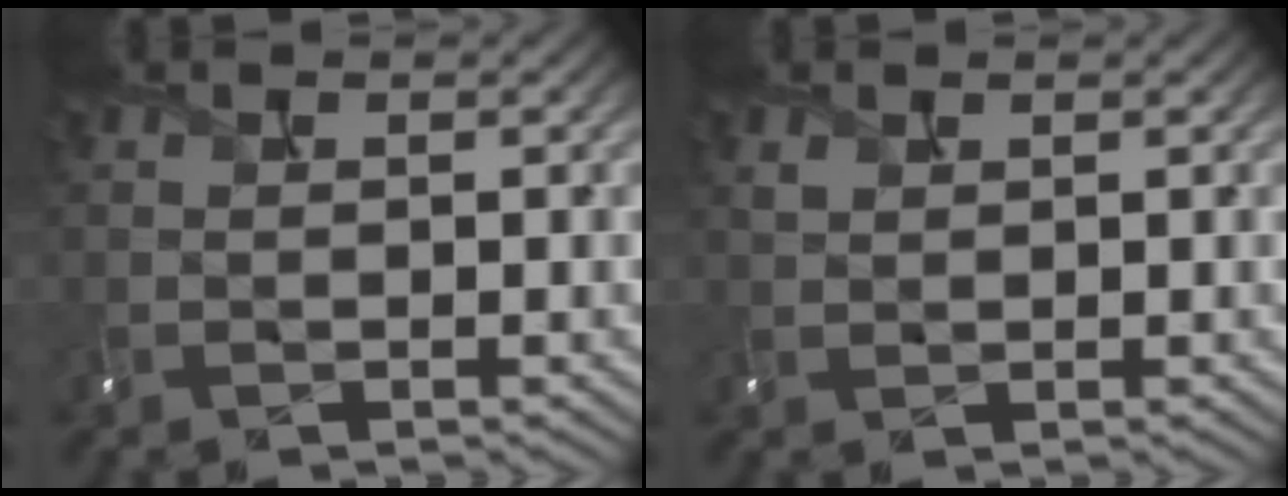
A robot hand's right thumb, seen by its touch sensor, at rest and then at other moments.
{"total": 0.7, "force": [0.7, 0.1, 0.0], "torque": [-0.009, 0.005, 0.024]}